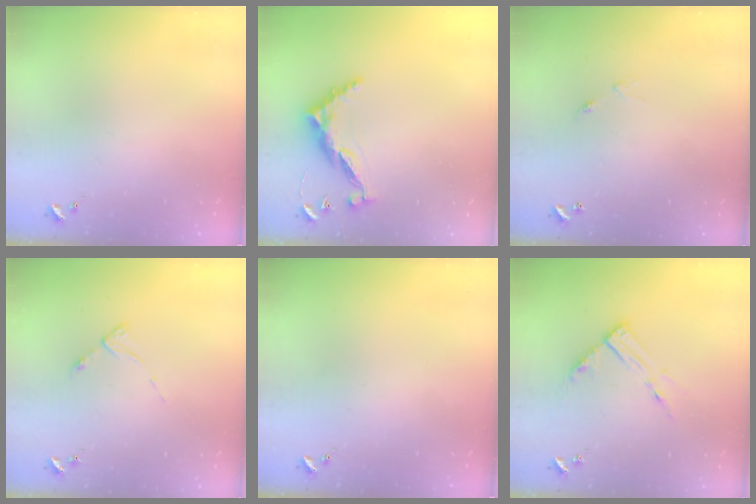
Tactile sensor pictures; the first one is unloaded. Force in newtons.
{"total": 9.8, "press": 9.7, "slide": 1.0}
{"total": 5.0, "press": 5.0, "slide": 0.5}
{"total": 2.7, "press": 2.7, "slide": 0.4}
{"total": 0.0}
{"total": 9.3, "press": 9.2, "slide": 1.0}